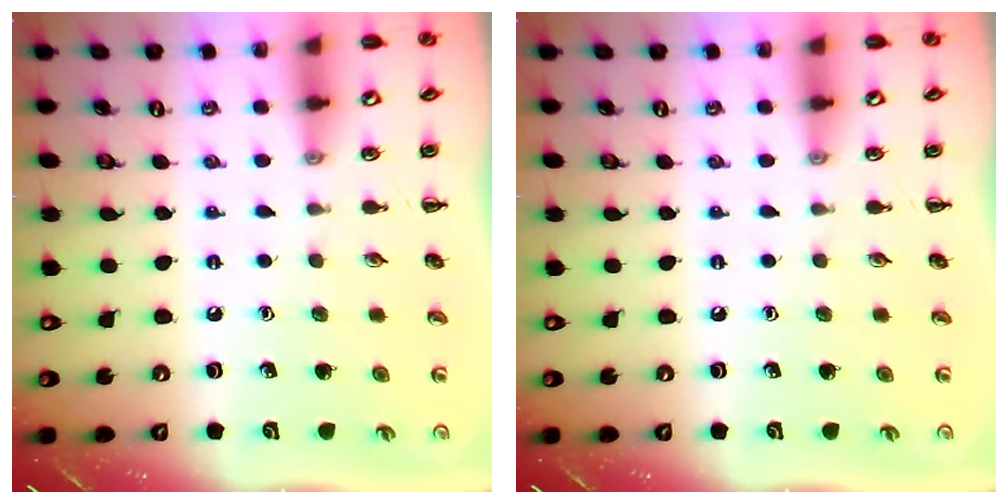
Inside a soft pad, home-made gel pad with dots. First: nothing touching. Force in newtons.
{"total": 0.0}